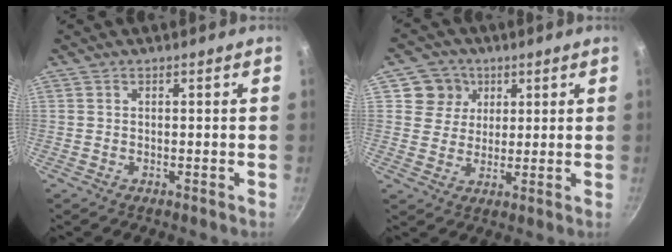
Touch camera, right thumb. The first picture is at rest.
{"total": 6.7, "force": [2.5, 6.1, 1.2], "torque": [0.019, -0.001, 0.036]}